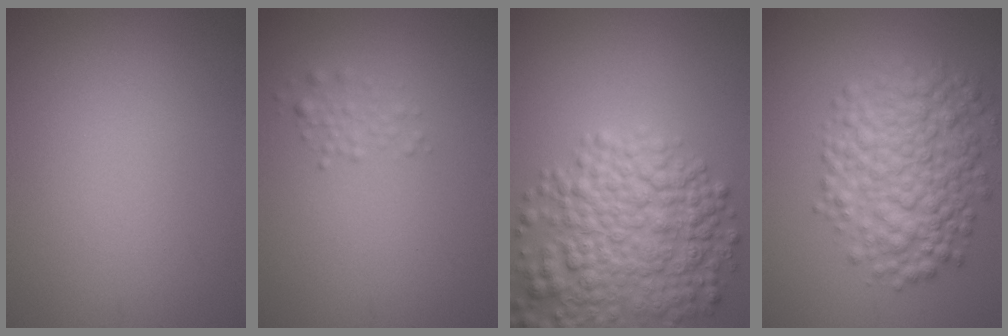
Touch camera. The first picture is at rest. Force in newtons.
{"total": 1.2, "press": 1.1, "slide": 0.1}
{"total": 8.1, "press": 8.1, "slide": 0.4}
{"total": 7.4, "press": 7.4, "slide": 0.1}